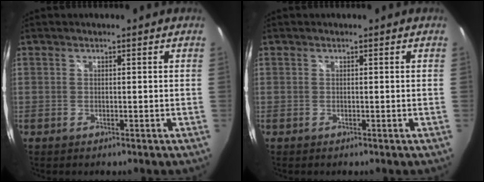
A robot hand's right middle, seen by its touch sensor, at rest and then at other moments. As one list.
[{"total": 0.0}]